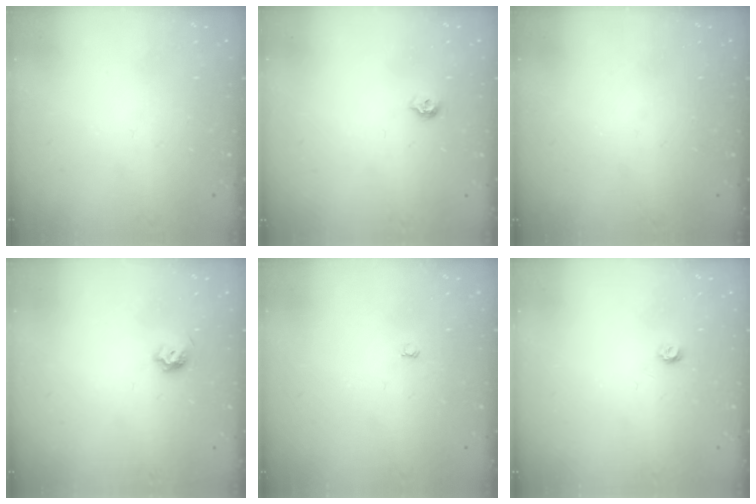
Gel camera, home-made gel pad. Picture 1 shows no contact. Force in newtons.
{"total": 5.8, "press": 5.7, "slide": 0.8}
{"total": 0.0}
{"total": 4.9, "press": 4.8, "slide": 0.8}
{"total": 3.0, "press": 3.0, "slide": 0.3}
{"total": 3.5, "press": 3.5, "slide": 0.3}